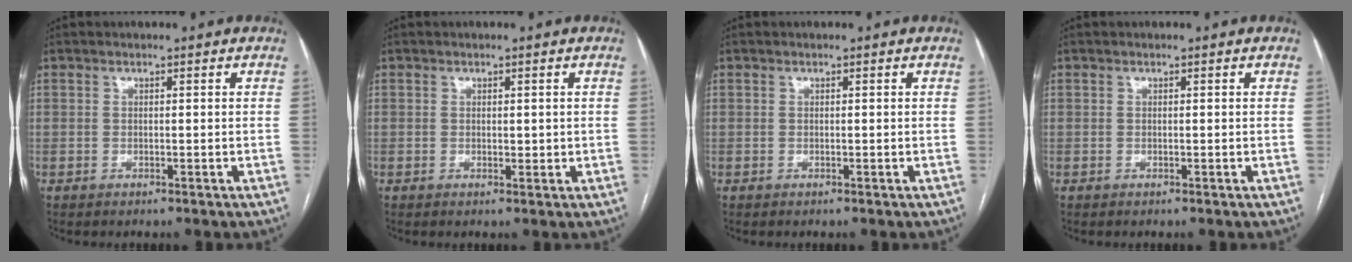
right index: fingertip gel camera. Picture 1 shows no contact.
{"total": 1.3, "force": [0.2, 0.7, 1.0], "torque": [-0.013, -0.003, 0.004]}
{"total": 0.0}
{"total": 0.0}